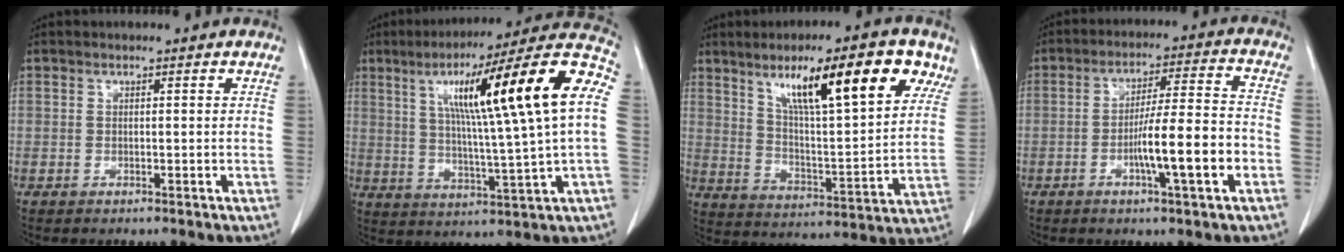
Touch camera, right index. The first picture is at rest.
{"total": 22.8, "force": [4.4, 0.3, 22.4], "torque": [-0.325, 0.031, 0.058]}
{"total": 19.4, "force": [10.5, 3.2, 16.0], "torque": [-0.244, 0.017, 0.168]}
{"total": 10.7, "force": [-3.5, 0.2, 10.1], "torque": [-0.167, 0.003, -0.057]}